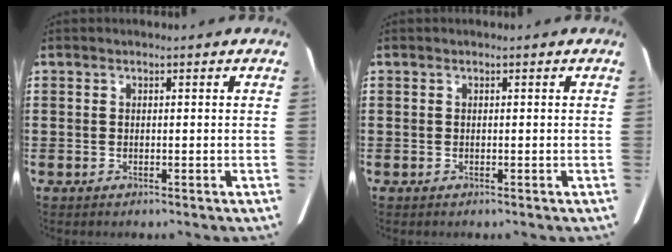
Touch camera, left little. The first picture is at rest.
{"total": 0.0}